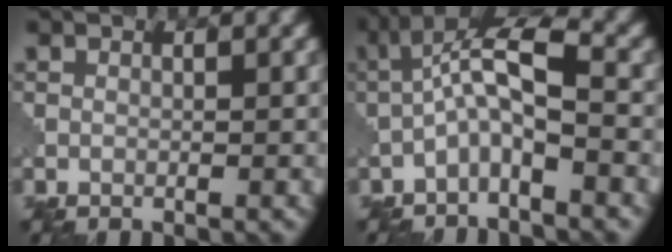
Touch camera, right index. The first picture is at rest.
{"total": 5.1, "force": [-1.5, 1.2, 4.8], "torque": [-0.091, 0.023, -0.039]}